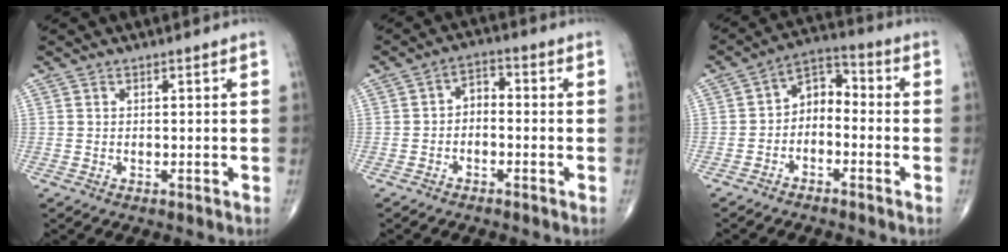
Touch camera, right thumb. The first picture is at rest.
{"total": 3.6, "force": [-1.1, 2.3, 2.5], "torque": [-0.031, 0.025, -0.031]}
{"total": 6.8, "force": [-2.1, 4.6, 4.5], "torque": [-0.055, 0.041, -0.053]}